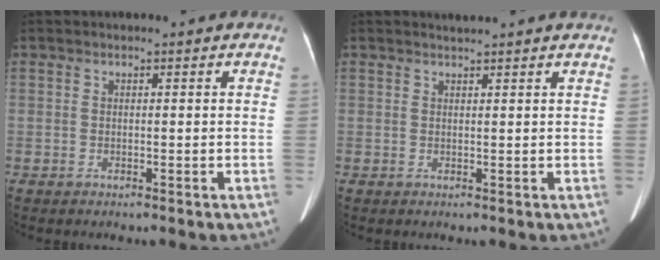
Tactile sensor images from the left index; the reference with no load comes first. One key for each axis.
{"total": 2.0, "fx": 1.9, "fy": -0.5, "fz": 0.4, "tx": -0.011, "ty": 0.008, "tz": 0.028}